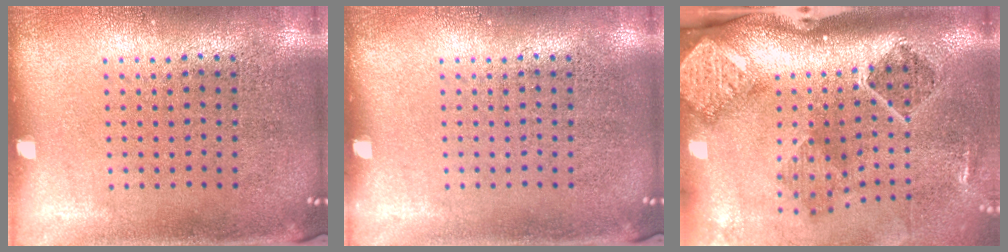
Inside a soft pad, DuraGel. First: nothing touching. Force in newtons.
{"total": 0.0}
{"total": 2.9, "press": 1.8, "slide": 2.3}